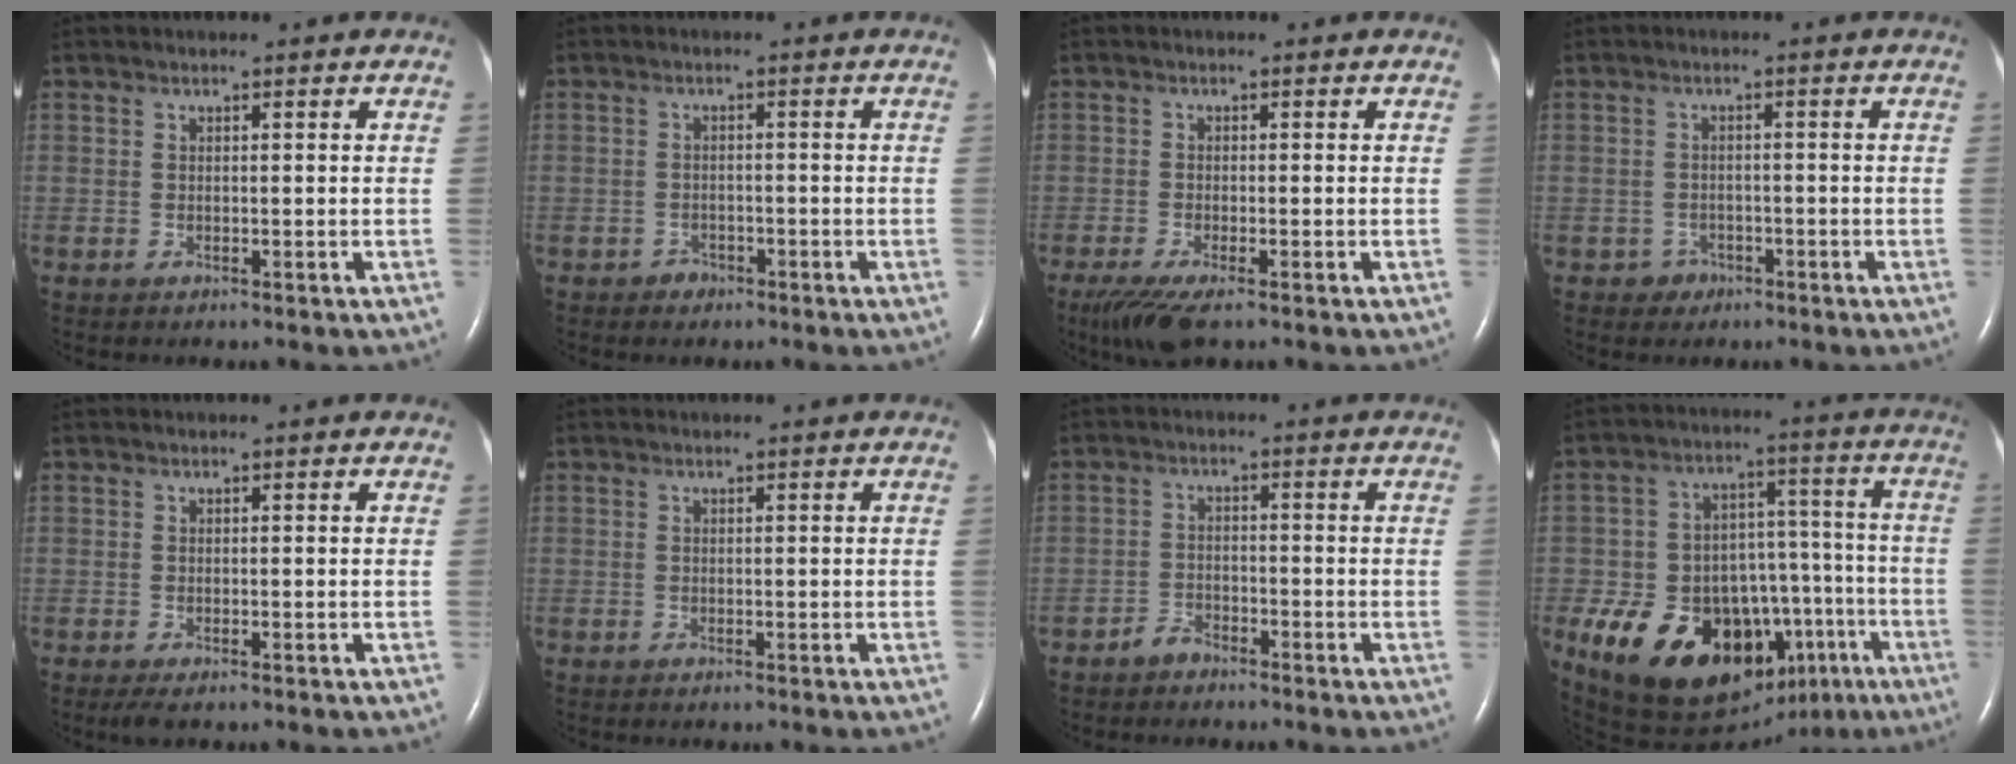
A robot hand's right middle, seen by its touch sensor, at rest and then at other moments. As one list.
[{"total": 1.6, "force": [-1.1, 1.1, 0.0], "torque": [-0.003, 0.004, -0.020]}, {"total": 5.2, "force": [-3.5, 1.0, 3.8], "torque": [-0.073, -0.016, -0.060]}, {"total": 2.1, "force": [-1.2, 1.7, -0.1], "torque": [0.001, 0.009, -0.019]}, {"total": 1.6, "force": [-1.0, 0.4, 1.1], "torque": [-0.026, -0.006, -0.017]}, {"total": 0.0}, {"total": 2.2, "force": [-2.0, 1.0, 0.4], "torque": [-0.012, 0.001, -0.037]}, {"total": 24.3, "force": [-12.8, 13.5, 15.6], "torque": [-0.217, 0.040, -0.183]}]